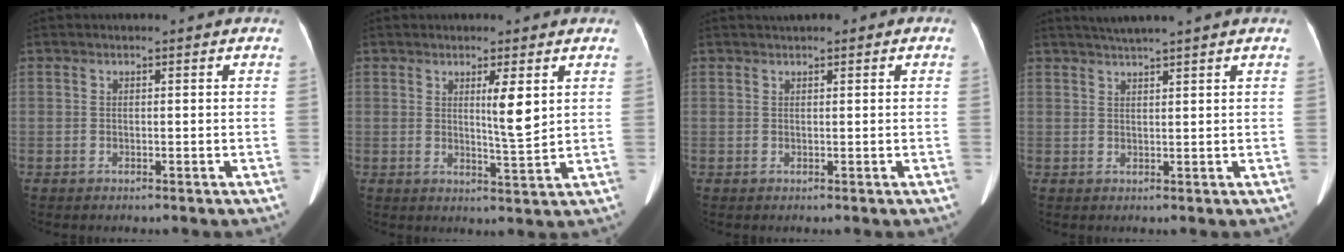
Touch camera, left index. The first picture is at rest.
{"total": 4.3, "force": [1.5, 0.1, 4.0], "torque": [-0.065, -0.010, 0.025]}
{"total": 1.7, "force": [1.1, 0.7, 1.1], "torque": [-0.018, 0.017, 0.015]}
{"total": 4.4, "force": [3.7, -0.9, 2.1], "torque": [-0.030, 0.021, 0.061]}